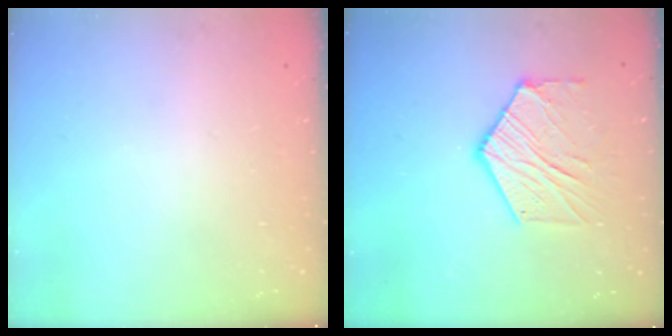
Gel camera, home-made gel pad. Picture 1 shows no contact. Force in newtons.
{"total": 12.2, "press": 12.1, "slide": 1.1}